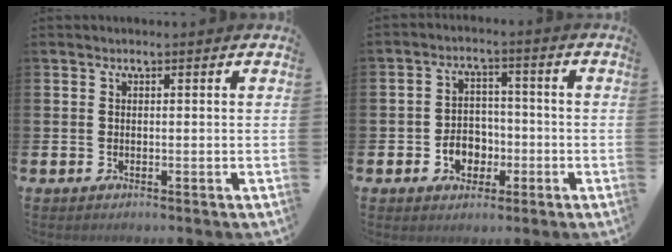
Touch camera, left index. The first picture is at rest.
{"total": 4.5, "force": [-1.5, 3.7, 2.0], "torque": [-0.028, 0.000, -0.035]}